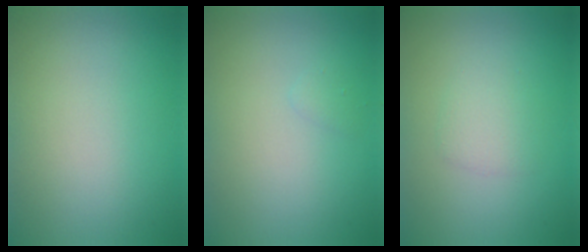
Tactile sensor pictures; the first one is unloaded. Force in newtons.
{"total": 0.5, "press": 0.5, "slide": 0.1}
{"total": 1.7, "press": 1.7, "slide": 0.0}